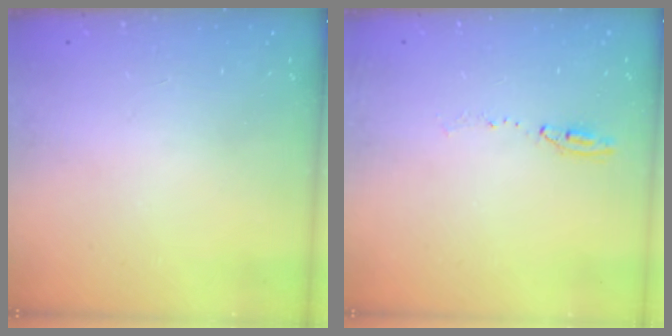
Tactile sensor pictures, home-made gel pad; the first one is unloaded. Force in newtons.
{"total": 5.7, "press": 5.7, "slide": 0.7}